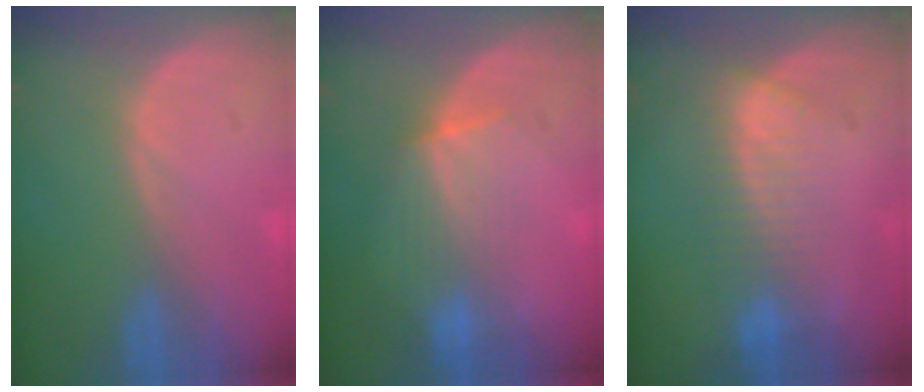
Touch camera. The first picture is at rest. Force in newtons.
{"total": 4.9, "press": 4.7, "slide": 1.2}
{"total": 6.8, "press": 6.7, "slide": 1.2}